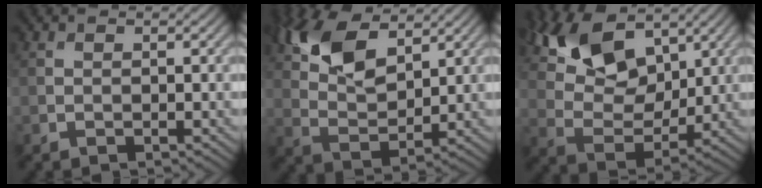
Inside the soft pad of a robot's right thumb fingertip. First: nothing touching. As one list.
[{"total": 10.9, "force": [6.0, 5.0, 7.6], "torque": [-0.178, 0.013, 0.121]}, {"total": 13.0, "force": [7.7, 6.7, 8.1], "torque": [-0.181, 0.007, 0.135]}]